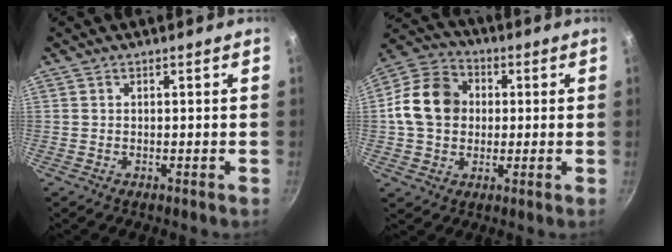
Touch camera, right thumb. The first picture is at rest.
{"total": 13.1, "force": [0.8, 10.8, 7.5], "torque": [-0.106, 0.018, -0.002]}